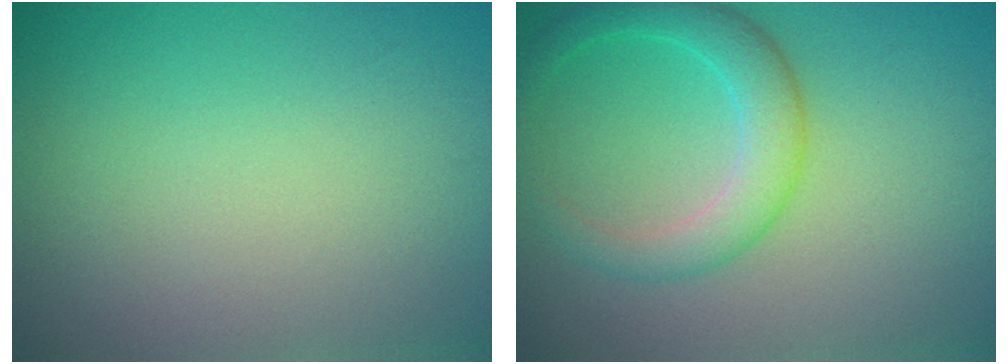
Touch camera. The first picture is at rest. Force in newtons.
{"total": 4.0, "press": 4.0, "slide": 0.2}